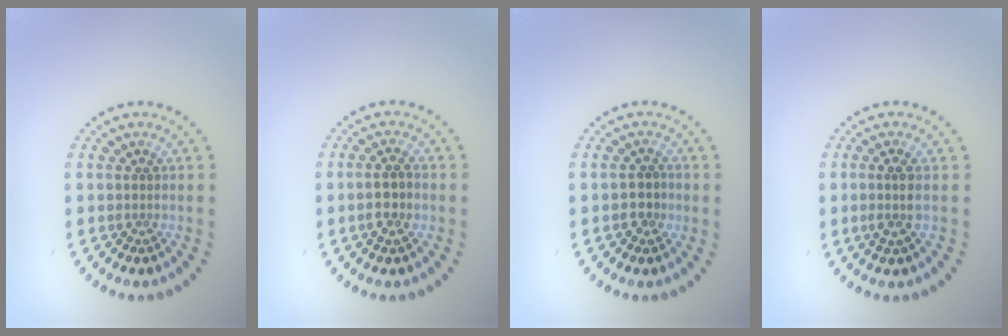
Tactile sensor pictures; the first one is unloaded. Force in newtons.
{"total": 2.4, "press": 2.3, "slide": 0.6}
{"total": 1.9, "press": 1.9, "slide": 0.5}
{"total": 1.7, "press": 1.4, "slide": 0.9}